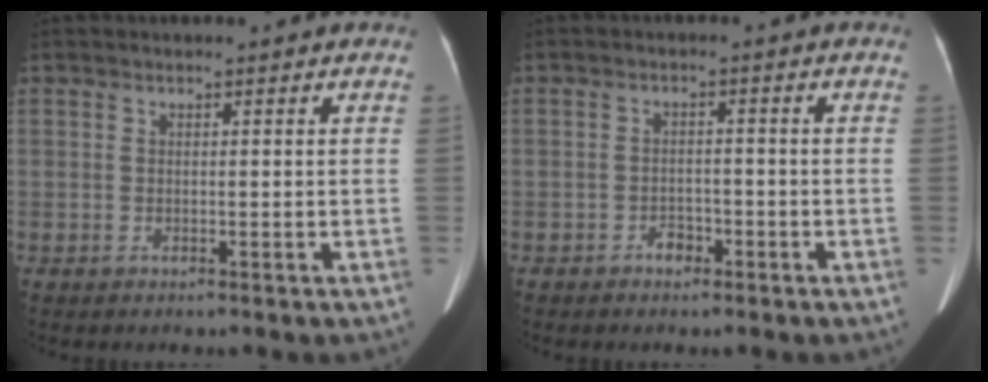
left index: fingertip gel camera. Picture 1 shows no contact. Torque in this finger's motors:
{"motor_torque": [-0.08, 0.08, 0.01, 0.00]}